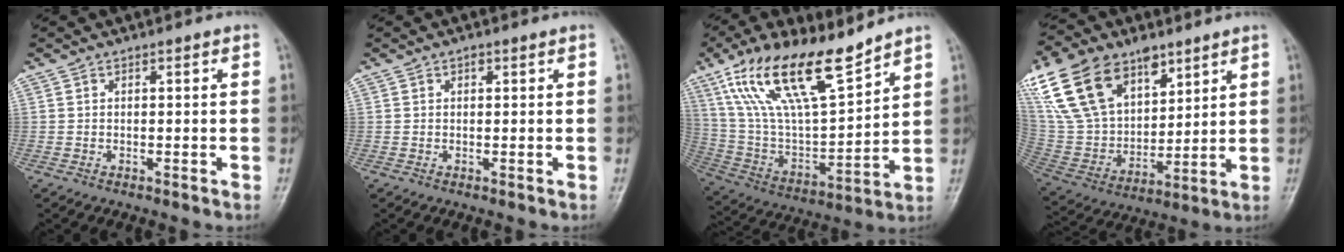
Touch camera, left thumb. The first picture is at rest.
{"total": 0.9, "force": [0.5, 0.6, 0.6], "torque": [-0.003, -0.001, 0.005]}
{"total": 20.8, "force": [13.8, 6.6, 14.1], "torque": [-0.241, -0.052, 0.266]}
{"total": 23.7, "force": [13.0, 14.2, 14.0], "torque": [-0.268, -0.019, 0.250]}